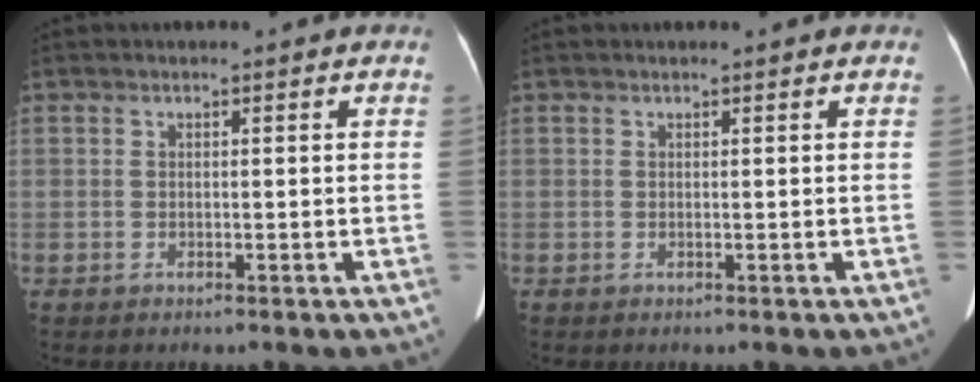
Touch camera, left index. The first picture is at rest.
{"total": 0.0}